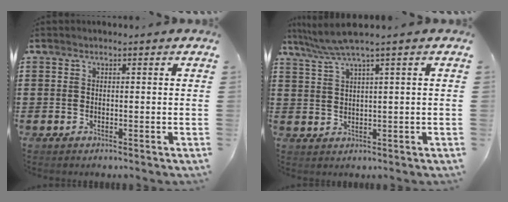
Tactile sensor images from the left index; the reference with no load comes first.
{"total": 4.1, "force": [2.5, -0.5, 3.2], "torque": [-0.078, -0.008, 0.039]}